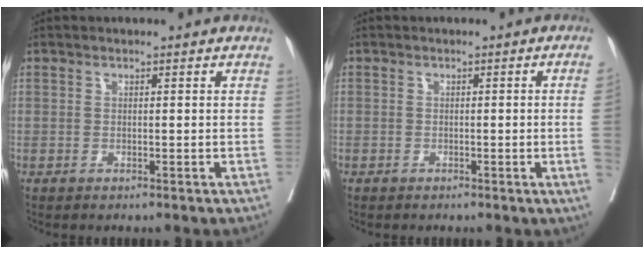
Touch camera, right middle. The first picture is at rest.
{"total": 2.3, "force": [-0.4, -0.9, 2.1], "torque": [-0.023, -0.003, -0.004]}